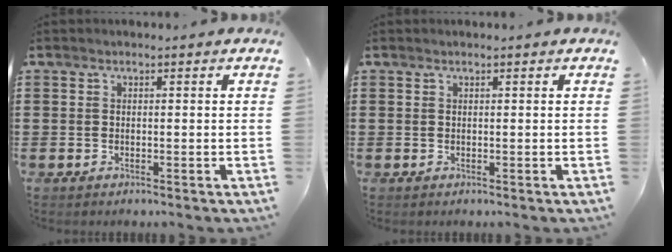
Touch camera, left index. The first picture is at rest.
{"total": 0.0}